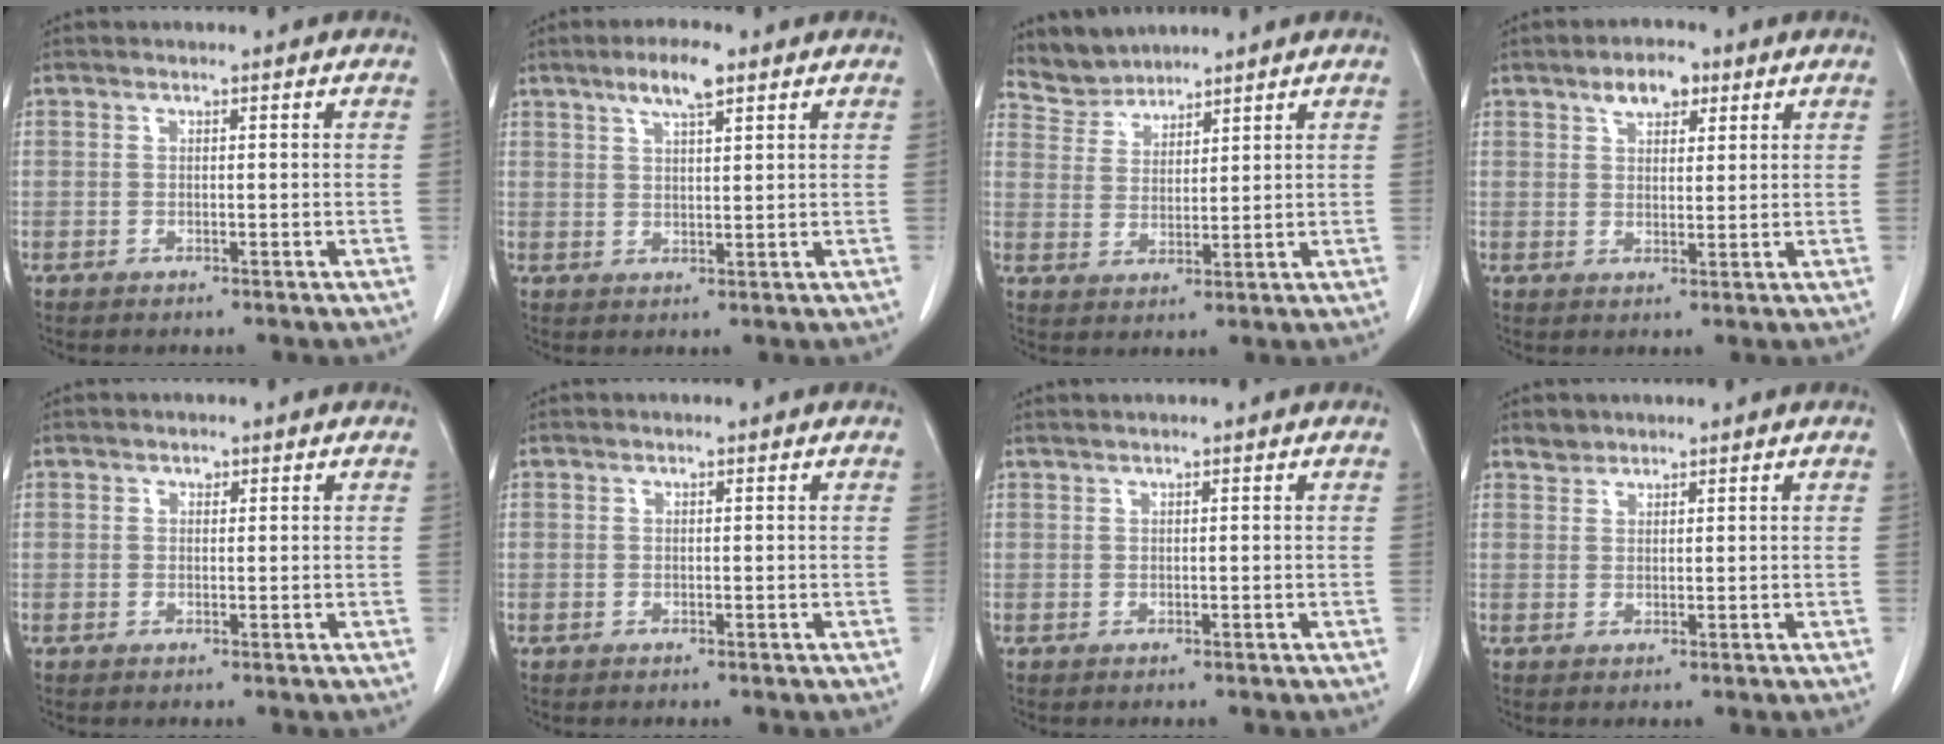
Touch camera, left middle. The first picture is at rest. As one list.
[{"total": 5.3, "force": [3.4, 0.9, 4.0], "torque": [-0.078, 0.004, 0.059]}, {"total": 4.7, "force": [4.5, 1.1, -0.7], "torque": [0.010, 0.010, 0.096]}, {"total": 4.7, "force": [2.8, 2.2, 3.0], "torque": [-0.052, 0.009, 0.047]}, {"total": 0.8, "force": [0.4, 0.5, 0.3], "torque": [-0.005, -0.003, 0.005]}, {"total": 0.0}, {"total": 0.9, "force": [0.8, -0.1, 0.4], "torque": [-0.011, 0.007, 0.021]}, {"total": 1.6, "force": [1.5, 0.8, 0.0], "torque": [0.001, 0.003, 0.026]}]